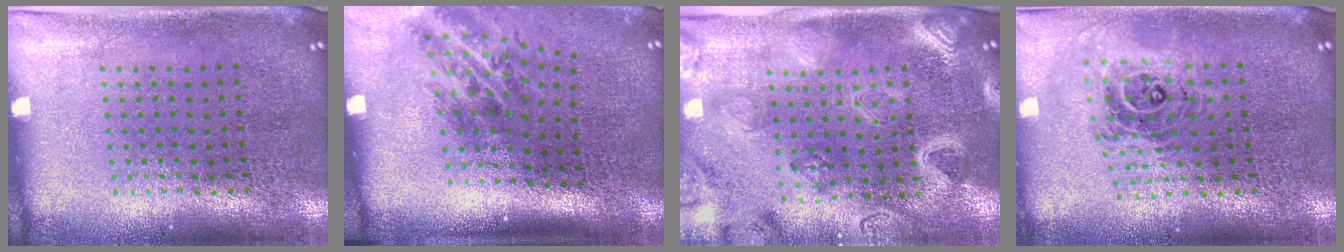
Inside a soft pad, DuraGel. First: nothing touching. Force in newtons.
{"total": 2.1, "press": 1.4, "slide": 1.6}
{"total": 3.0, "press": 2.9, "slide": 0.7}
{"total": 1.0, "press": 0.9, "slide": 0.3}